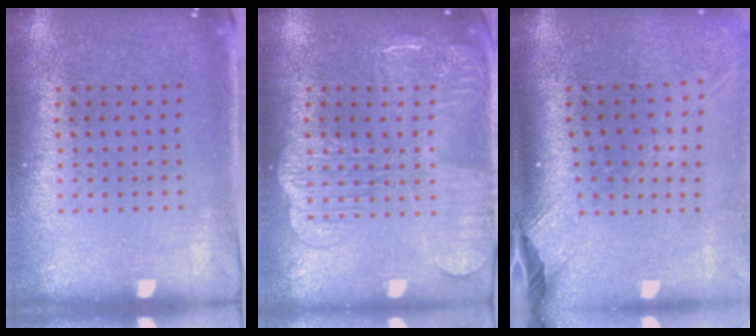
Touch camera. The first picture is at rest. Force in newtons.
{"total": 2.8, "press": 2.8, "slide": 0.6}
{"total": 2.6, "press": 1.8, "slide": 1.8}